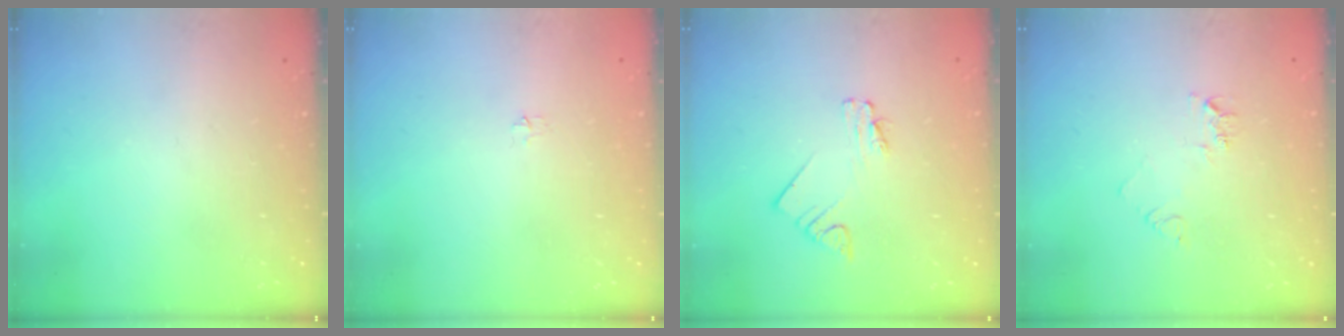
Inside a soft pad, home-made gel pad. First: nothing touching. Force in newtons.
{"total": 3.1, "press": 3.0, "slide": 0.4}
{"total": 2.0, "press": 2.0, "slide": 0.3}
{"total": 5.1, "press": 5.0, "slide": 0.5}